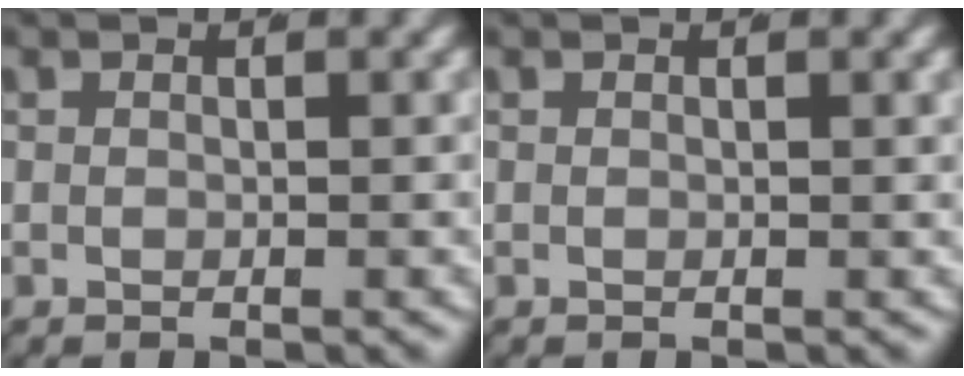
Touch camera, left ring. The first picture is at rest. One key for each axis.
{"total": 0.0}